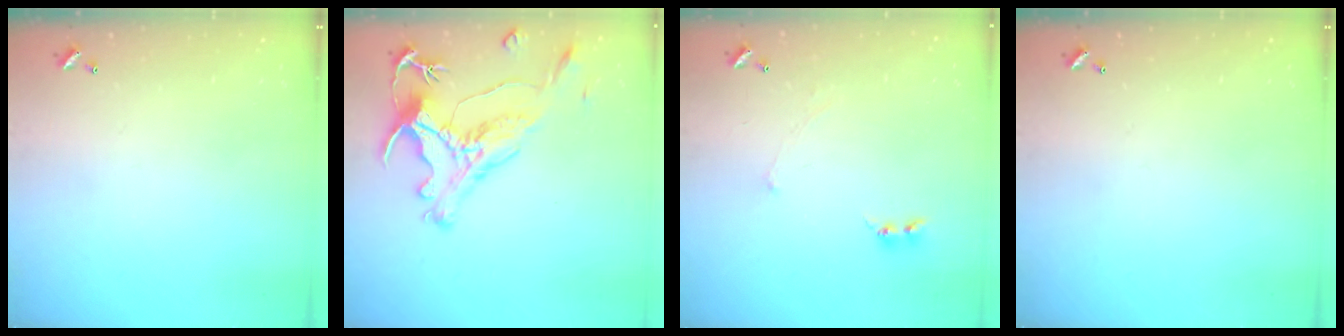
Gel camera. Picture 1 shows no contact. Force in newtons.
{"total": 1.9, "press": 1.4, "slide": 1.2}
{"total": 0.6, "press": 0.3, "slide": 0.5}
{"total": 0.0}